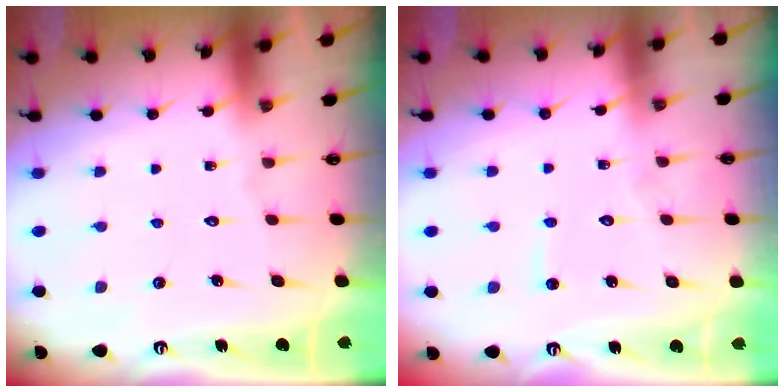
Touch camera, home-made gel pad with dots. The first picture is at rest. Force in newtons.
{"total": 5.6, "press": 5.6, "slide": 0.7}